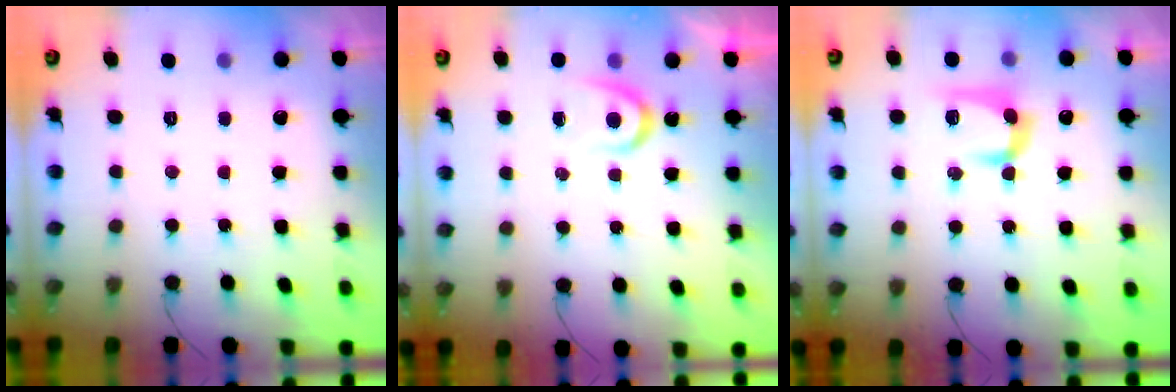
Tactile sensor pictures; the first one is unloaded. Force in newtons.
{"total": 4.4, "press": 4.3, "slide": 0.5}
{"total": 10.6, "press": 10.6, "slide": 0.2}